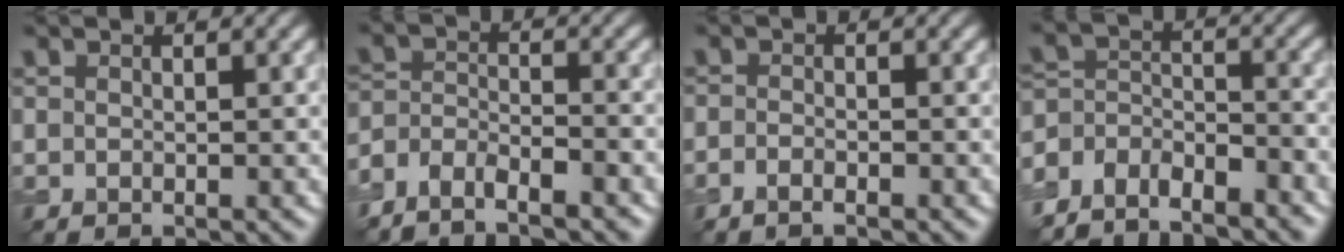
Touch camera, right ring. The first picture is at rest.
{"total": 3.9, "force": [-3.5, 1.1, 1.2], "torque": [-0.017, -0.003, -0.071]}
{"total": 0.8, "force": [-0.8, 0.1, 0.2], "torque": [-0.006, -0.001, -0.019]}
{"total": 5.2, "force": [-4.6, 2.0, 1.5], "torque": [-0.027, -0.005, -0.087]}